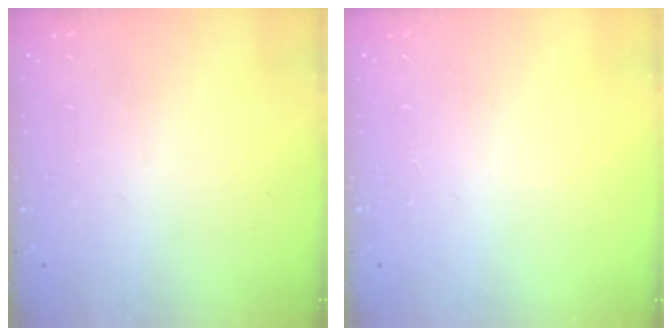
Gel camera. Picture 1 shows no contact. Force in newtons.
{"total": 0.0}